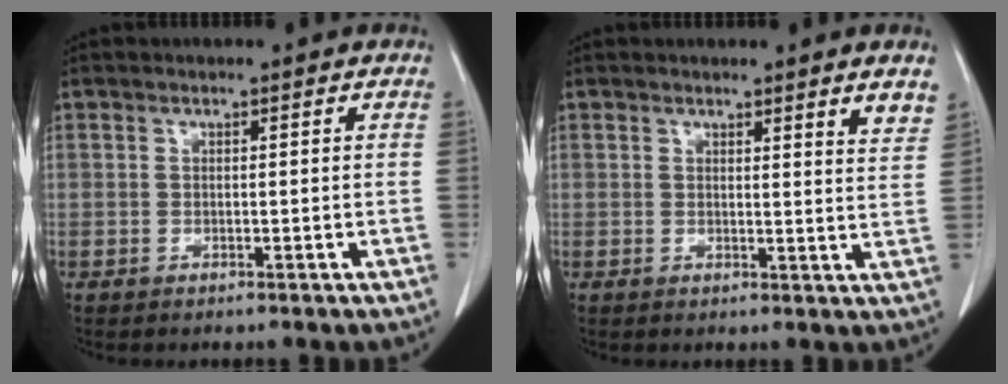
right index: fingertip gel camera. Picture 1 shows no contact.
{"total": 3.8, "force": [3.1, 0.2, 2.1], "torque": [-0.028, -0.021, 0.029]}